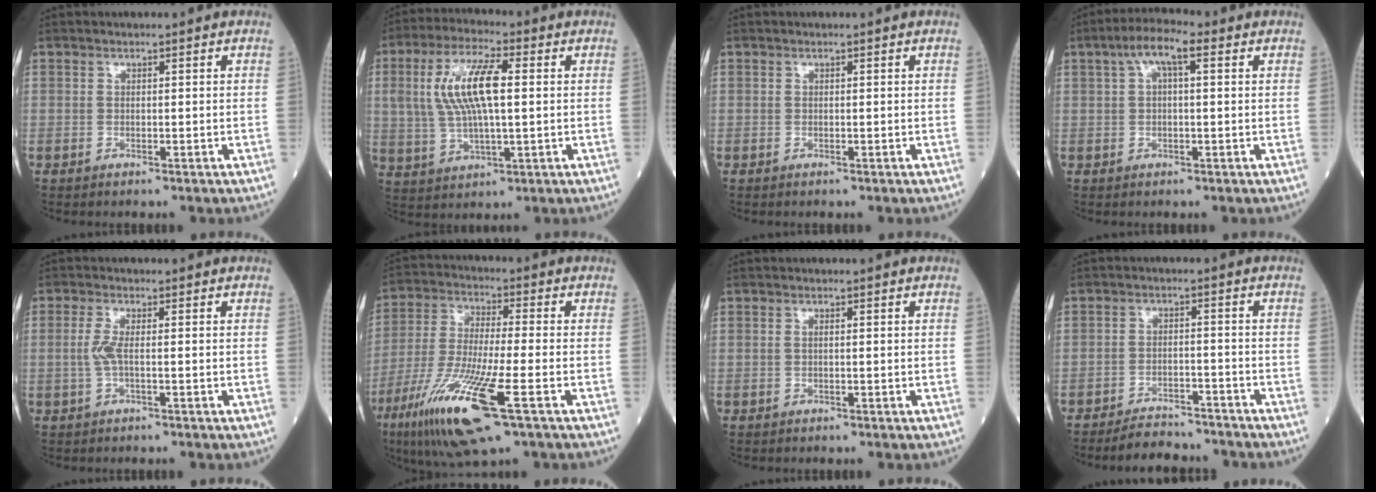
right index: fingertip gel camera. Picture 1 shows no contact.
{"total": 11.4, "force": [1.9, 3.3, 10.7], "torque": [-0.227, 0.015, 0.038]}
{"total": 0.0}
{"total": 5.9, "force": [2.3, 1.5, 5.2], "torque": [-0.099, 0.029, 0.036]}
{"total": 2.5, "force": [-0.1, 0.3, 2.5], "torque": [-0.063, -0.002, -0.006]}
{"total": 16.1, "force": [-7.5, 1.5, 14.2], "torque": [-0.304, -0.040, -0.136]}
{"total": 0.5, "force": [0.1, 0.1, 0.5], "torque": [-0.013, 0.000, 0.001]}
{"total": 7.2, "force": [-6.8, 1.6, 1.5], "torque": [-0.017, 0.002, -0.105]}